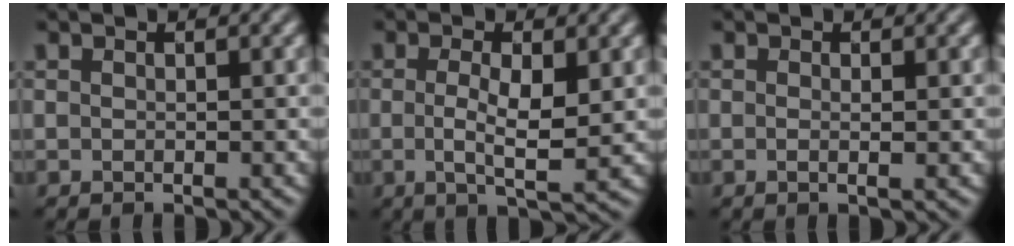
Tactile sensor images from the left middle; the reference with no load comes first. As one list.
[{"total": 4.1, "force": [-0.5, 0.7, 4.0], "torque": [-0.082, -0.009, 0.002]}, {"total": 0.9, "force": [-0.3, 0.1, 0.8], "torque": [-0.018, 0.000, -0.001]}]